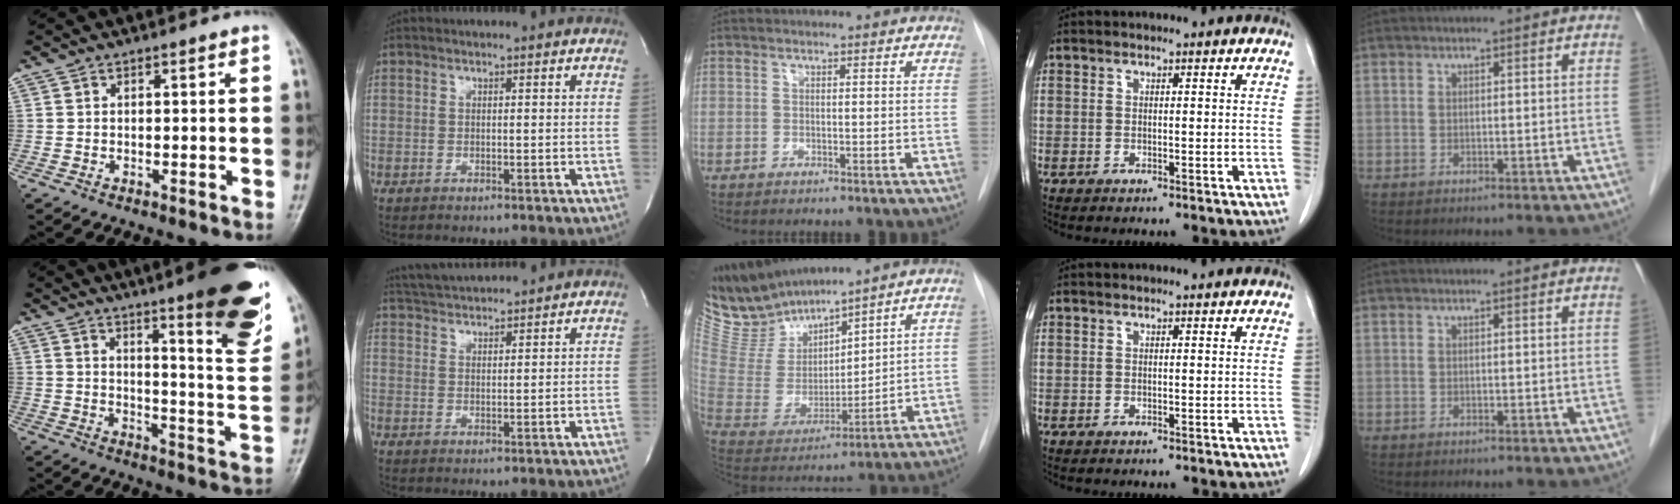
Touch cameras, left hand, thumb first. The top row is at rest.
{"thumb": {"total": 21.2, "force": [12.7, 3.7, 16.5], "torque": [-0.191, -0.071, 0.171]}, "index": {"total": 8.5, "force": [8.3, -0.2, 2.1], "torque": [-0.051, 0.025, 0.144]}, "middle": {"total": 12.5, "force": [12.1, 1.8, 2.6], "torque": [-0.076, -0.006, 0.258]}}